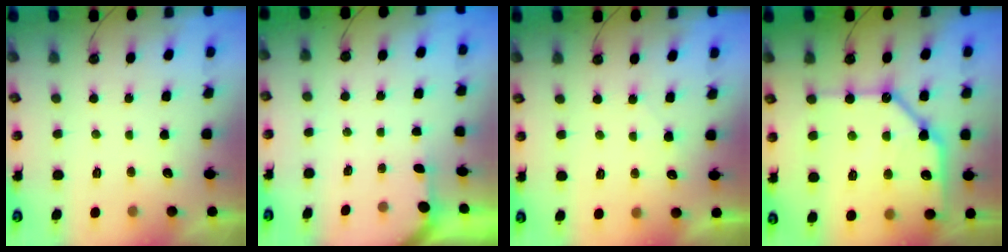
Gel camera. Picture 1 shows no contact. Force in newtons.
{"total": 1.2, "press": 1.2, "slide": 0.1}
{"total": 4.9, "press": 4.9, "slide": 0.6}
{"total": 22.4, "press": 22.2, "slide": 2.5}